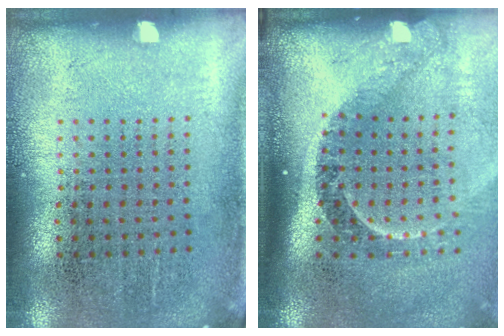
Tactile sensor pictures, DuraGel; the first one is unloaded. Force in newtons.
{"total": 2.3, "press": 1.6, "slide": 1.6}